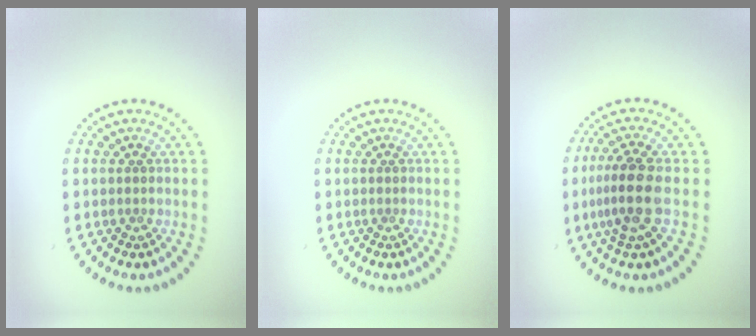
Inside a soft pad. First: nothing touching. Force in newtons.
{"total": 0.0}
{"total": 3.8, "press": 3.4, "slide": 1.7}